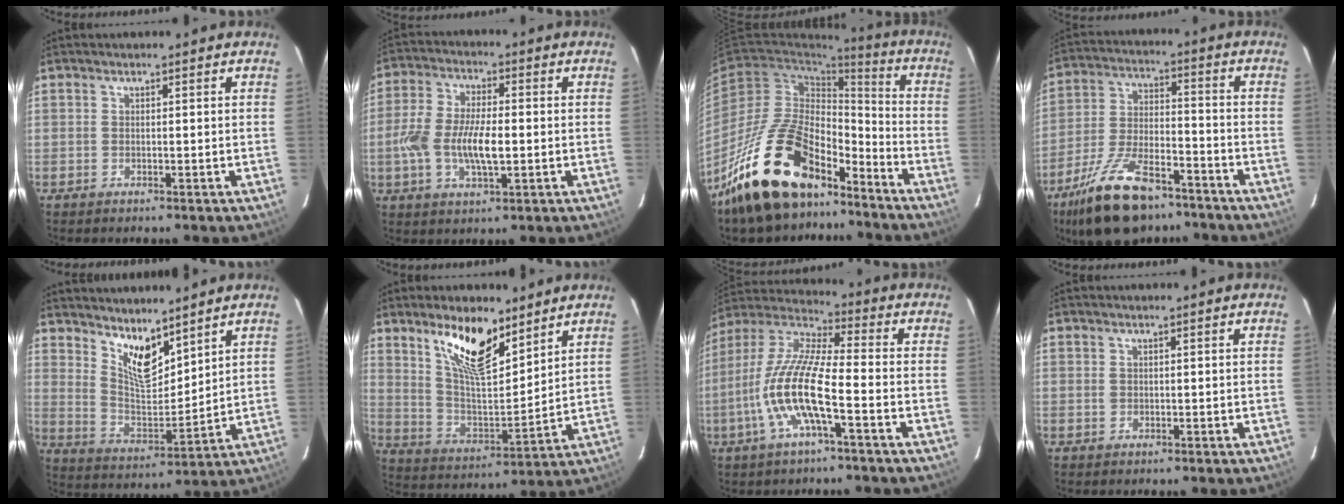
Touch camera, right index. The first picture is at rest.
{"total": 10.8, "force": [-1.8, 4.3, 9.7], "torque": [-0.198, 0.000, -0.036]}
{"total": 22.8, "force": [-16.4, 10.1, 12.2], "torque": [-0.233, 0.015, -0.272]}
{"total": 18.5, "force": [-13.1, 7.6, 10.5], "torque": [-0.209, -0.013, -0.223]}
{"total": 9.8, "force": [7.3, 3.3, 5.5], "torque": [-0.096, -0.012, 0.142]}
{"total": 13.9, "force": [9.3, 4.7, 9.2], "torque": [-0.166, -0.005, 0.179]}
{"total": 13.9, "force": [-4.7, 2.5, 12.8], "torque": [-0.262, -0.004, -0.098]}
{"total": 0.6, "force": [0.1, 0.6, 0.1], "torque": [0.000, 0.001, 0.002]}